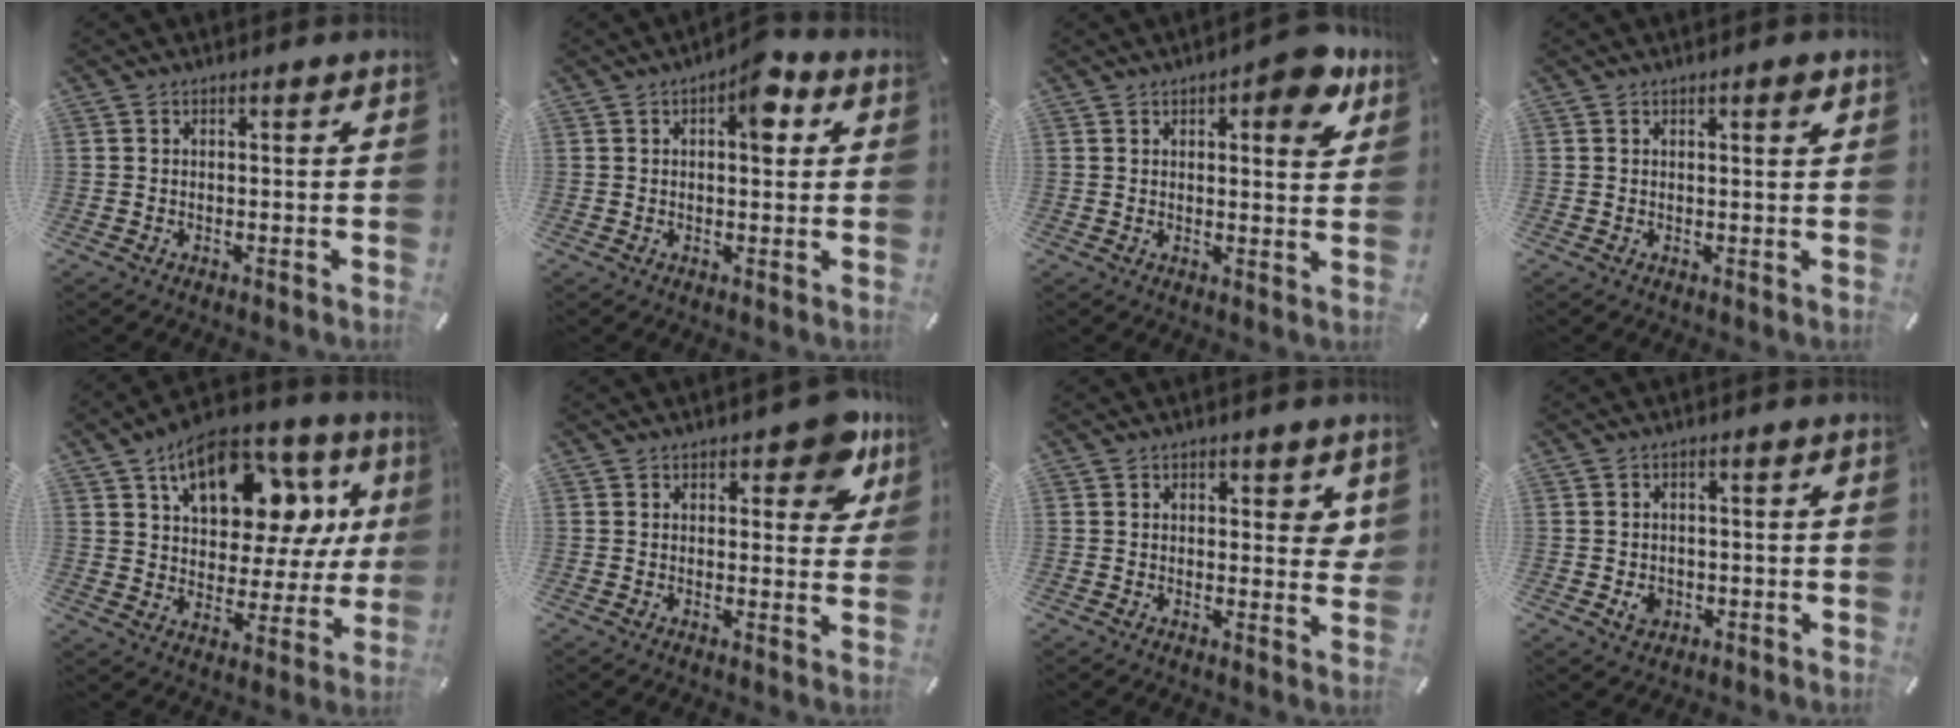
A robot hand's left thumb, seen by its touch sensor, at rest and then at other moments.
{"total": 7.3, "force": [2.6, 3.7, 5.7], "torque": [-0.061, -0.012, 0.034]}
{"total": 8.5, "force": [4.6, 3.7, 6.2], "torque": [-0.071, -0.022, 0.072]}
{"total": 1.7, "force": [0.9, 0.4, 1.4], "torque": [-0.020, -0.001, 0.012]}
{"total": 19.2, "force": [9.8, 11.0, 12.3], "torque": [-0.181, -0.048, 0.164]}
{"total": 9.2, "force": [5.7, 4.6, 5.5], "torque": [-0.048, -0.034, 0.094]}
{"total": 3.5, "force": [1.8, 2.0, 2.3], "torque": [-0.014, -0.008, 0.025]}
{"total": 3.4, "force": [-0.8, 2.8, 1.7], "torque": [-0.012, -0.002, -0.015]}